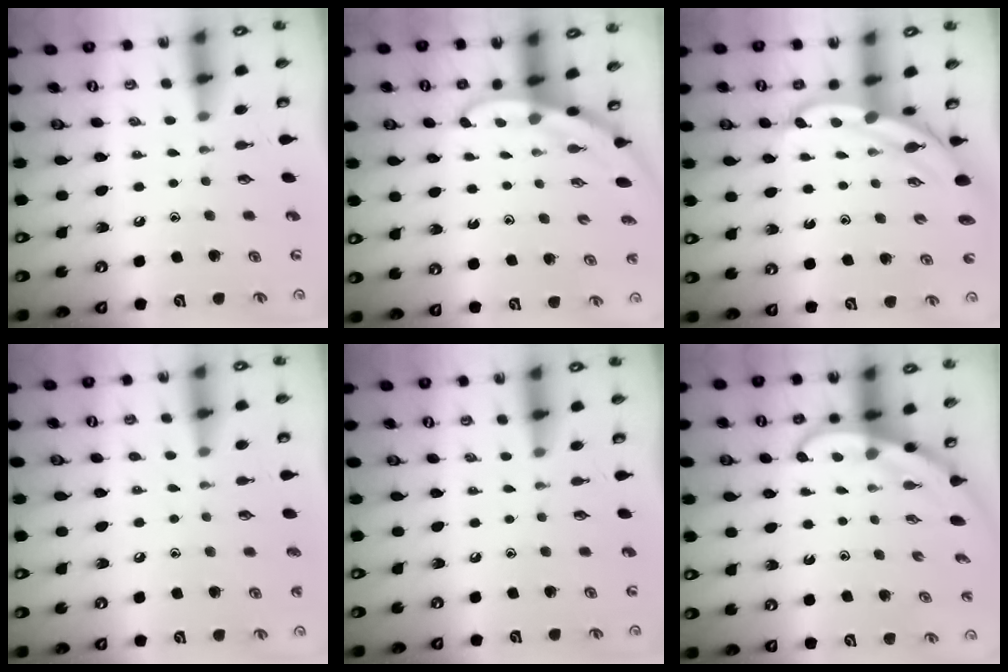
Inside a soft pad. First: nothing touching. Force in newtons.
{"total": 3.5, "press": 3.5, "slide": 0.1}
{"total": 5.6, "press": 5.6, "slide": 0.3}
{"total": 5.4, "press": 5.4, "slide": 0.5}
{"total": 0.0}
{"total": 3.9, "press": 3.9, "slide": 0.3}